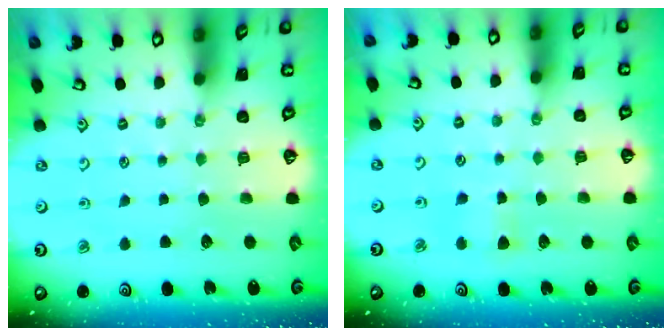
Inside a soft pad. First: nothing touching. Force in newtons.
{"total": 3.5, "press": 3.4, "slide": 0.6}